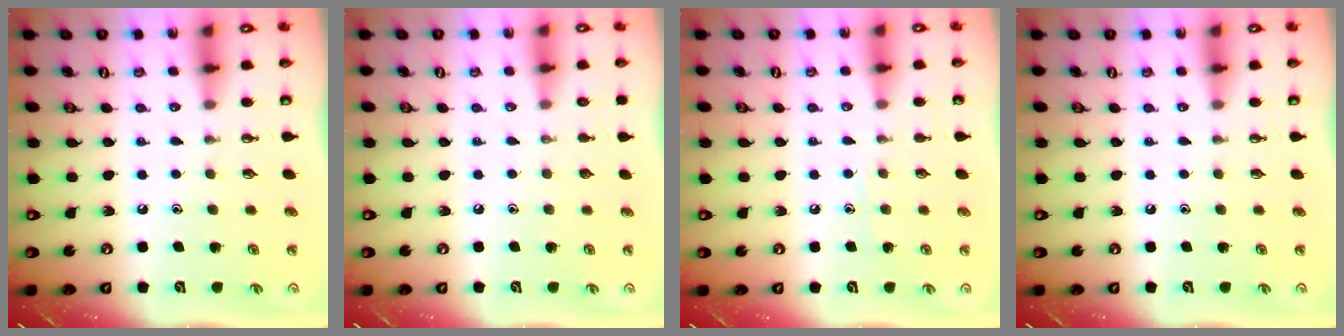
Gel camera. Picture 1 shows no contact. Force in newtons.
{"total": 0.0}
{"total": 5.0, "press": 5.0, "slide": 0.6}
{"total": 0.0}